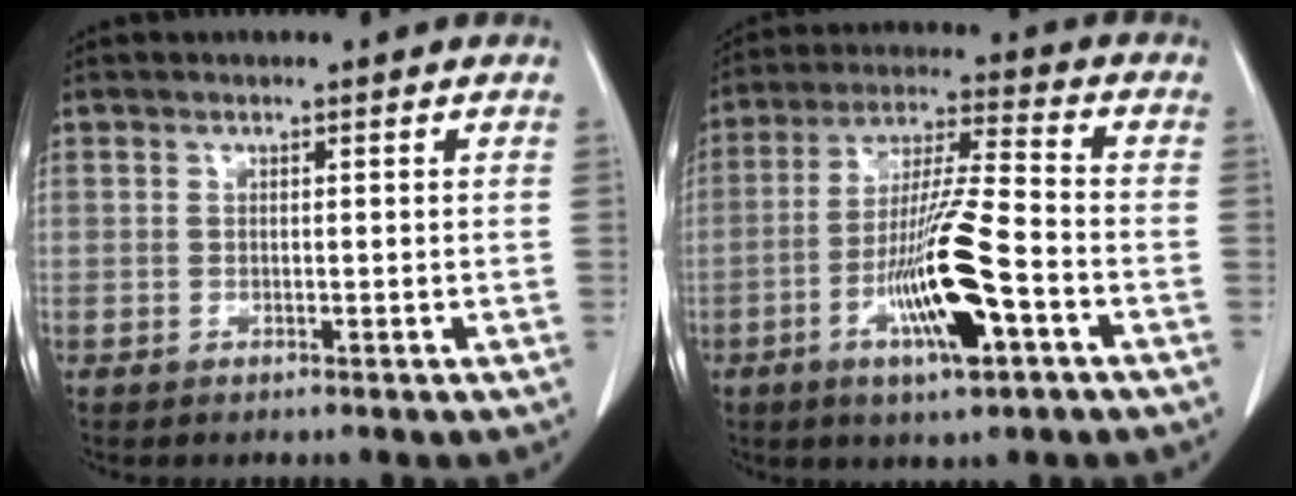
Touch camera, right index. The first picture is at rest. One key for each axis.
{"total": 13.8, "fx": -5.3, "fy": 1.1, "fz": 12.7, "tx": -0.243, "ty": -0.009, "tz": -0.092}